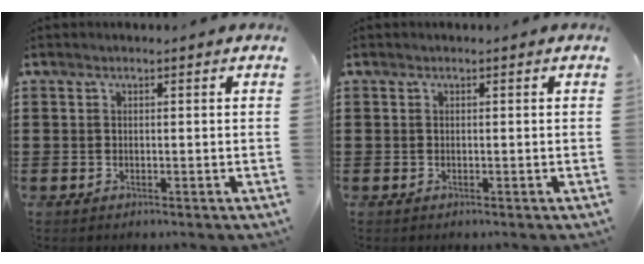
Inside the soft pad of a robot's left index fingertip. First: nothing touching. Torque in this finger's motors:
{"motor_torque": [-0.03, -0.03, 0.00, 0.00]}